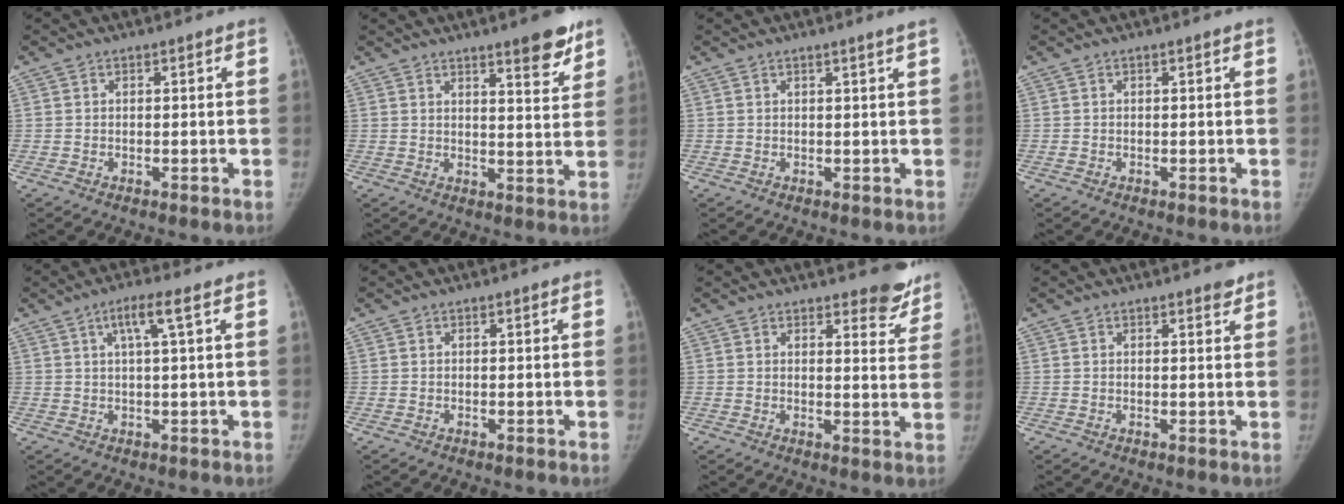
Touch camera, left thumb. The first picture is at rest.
{"total": 7.7, "force": [5.4, 1.6, 5.2], "torque": [-0.053, -0.036, 0.074]}
{"total": 1.3, "force": [0.9, -0.5, 0.8], "torque": [-0.017, -0.007, 0.018]}
{"total": 0.0}
{"total": 4.4, "force": [1.7, -0.2, 4.0], "torque": [-0.081, 0.005, 0.034]}
{"total": 0.0}
{"total": 6.7, "force": [5.8, 2.5, 2.3], "torque": [0.009, -0.042, 0.061]}
{"total": 1.4, "force": [1.2, 0.4, 0.6], "torque": [-0.003, -0.008, 0.014]}